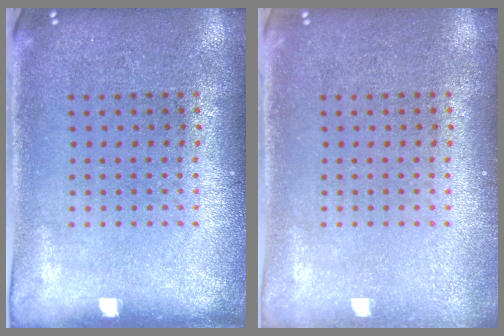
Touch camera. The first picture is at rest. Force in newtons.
{"total": 0.6, "press": 0.6, "slide": 0.1}